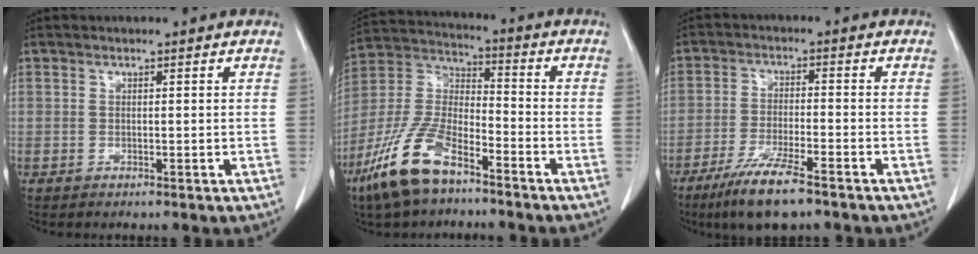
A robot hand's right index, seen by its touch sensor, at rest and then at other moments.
{"total": 13.8, "force": [-9.0, 4.7, 9.3], "torque": [-0.206, -0.007, -0.175]}
{"total": 9.1, "force": [-6.4, 1.0, 6.3], "torque": [-0.120, -0.022, -0.112]}